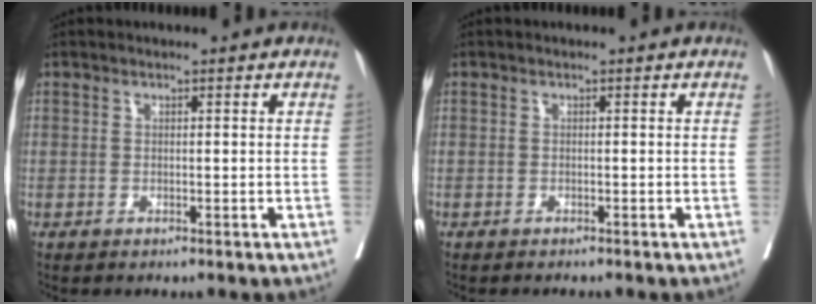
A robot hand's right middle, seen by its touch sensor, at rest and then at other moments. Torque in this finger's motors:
{"motor_torque": [-0.04, 0.07, 0.06, 0.00]}